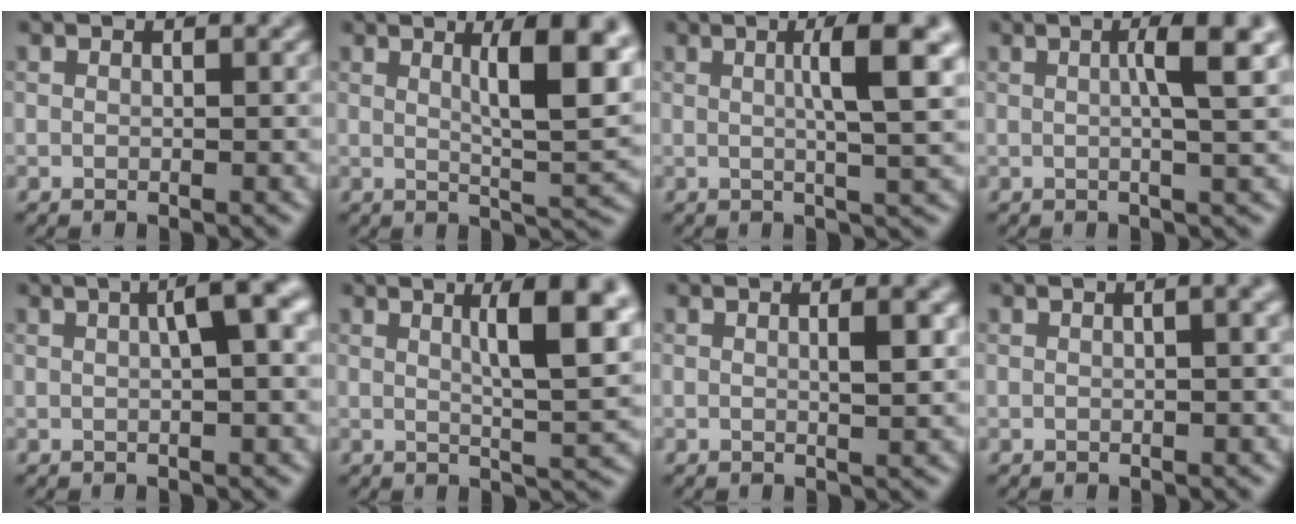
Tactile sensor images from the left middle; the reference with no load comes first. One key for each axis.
{"total": 8.1, "fx": 2.5, "fy": 2.0, "fz": 7.4, "tx": -0.092, "ty": 0.000, "tz": 0.041}
{"total": 5.9, "fx": 1.3, "fy": 1.0, "fz": 5.6, "tx": -0.076, "ty": 0.010, "tz": 0.018}
{"total": 4.5, "fx": 0.9, "fy": 0.7, "fz": 4.4, "tx": -0.060, "ty": 0.009, "tz": 0.009}
{"total": 4.6, "fx": 1.1, "fy": 0.9, "fz": 4.4, "tx": -0.059, "ty": 0.017, "tz": 0.012}
{"total": 7.4, "fx": 2.3, "fy": 1.7, "fz": 6.8, "tx": -0.079, "ty": 0.004, "tz": 0.036}
{"total": 1.9, "fx": 0.4, "fy": 0.4, "fz": 1.8, "tx": -0.025, "ty": 0.002, "tz": 0.004}
{"total": 2.7, "fx": 0.6, "fy": 1.0, "fz": 2.4, "tx": -0.021, "ty": 0.009, "tz": 0.003}